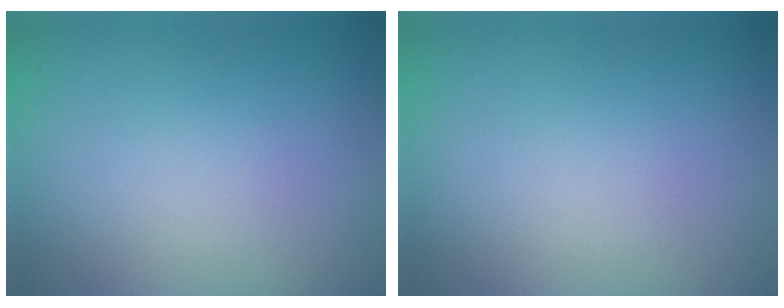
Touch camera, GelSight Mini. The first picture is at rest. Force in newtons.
{"total": 0.0}